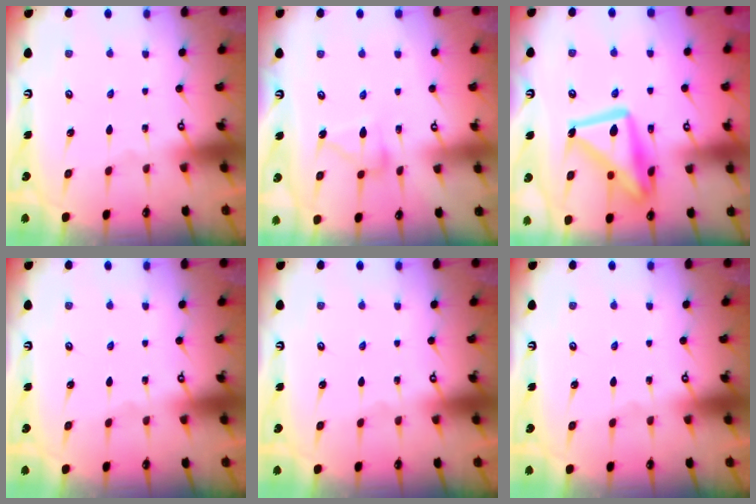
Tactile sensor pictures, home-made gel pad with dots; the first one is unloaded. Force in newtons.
{"total": 10.8, "press": 10.8, "slide": 0.6}
{"total": 17.7, "press": 17.6, "slide": 1.3}
{"total": 0.0}
{"total": 0.0}
{"total": 0.0}